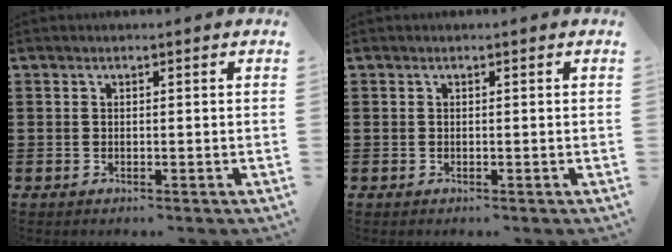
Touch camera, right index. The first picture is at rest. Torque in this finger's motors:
{"motor_torque": [0.06, 0.06, 0.00, 0.00]}